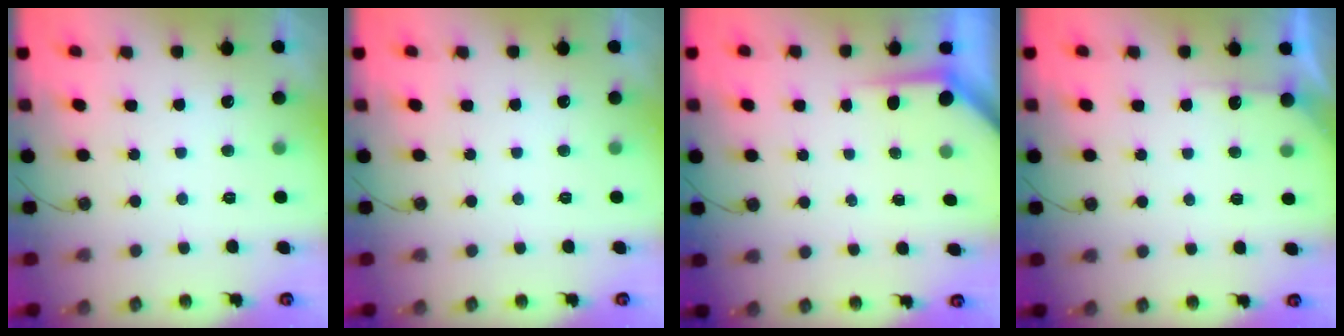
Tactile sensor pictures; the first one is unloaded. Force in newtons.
{"total": 0.0}
{"total": 3.6, "press": 3.6, "slide": 0.4}
{"total": 5.5, "press": 5.5, "slide": 0.4}